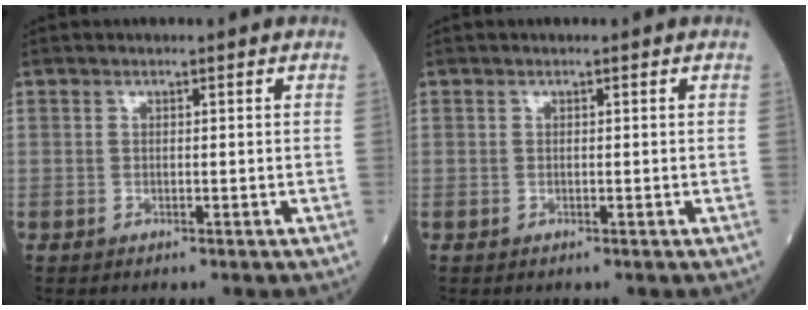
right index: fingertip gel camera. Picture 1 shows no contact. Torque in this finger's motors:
{"motor_torque": [0.12, -0.03, 0.03, 0.00]}